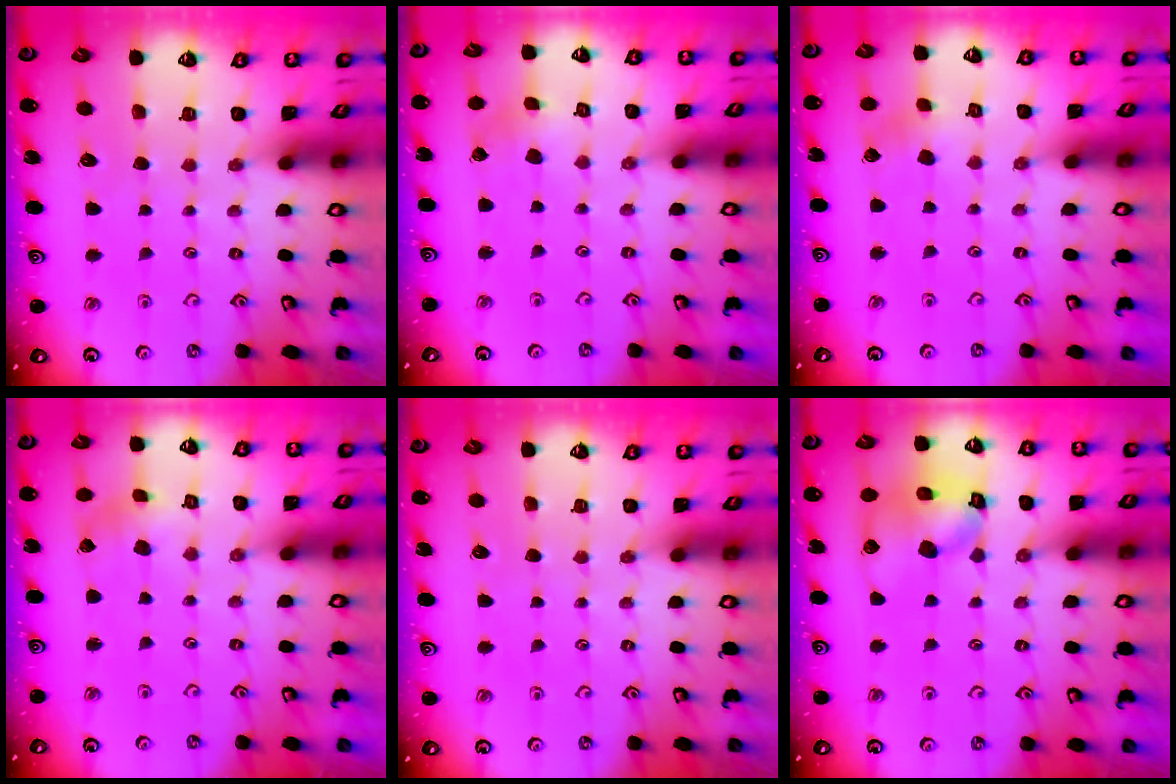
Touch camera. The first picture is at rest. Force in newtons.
{"total": 1.6, "press": 1.6, "slide": 0.2}
{"total": 2.5, "press": 2.3, "slide": 0.8}
{"total": 0.9, "press": 0.8, "slide": 0.2}
{"total": 0.0}
{"total": 13.1, "press": 12.9, "slide": 1.8}